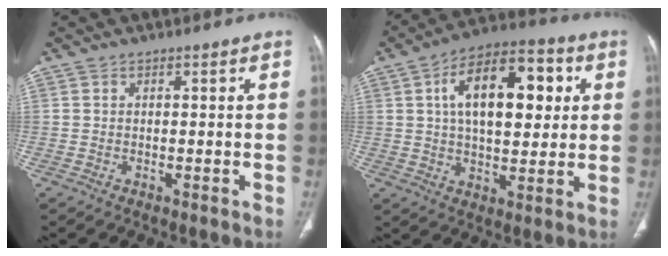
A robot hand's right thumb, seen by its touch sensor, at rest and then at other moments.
{"total": 18.1, "force": [4.4, 9.5, 14.8], "torque": [-0.202, 0.014, 0.064]}